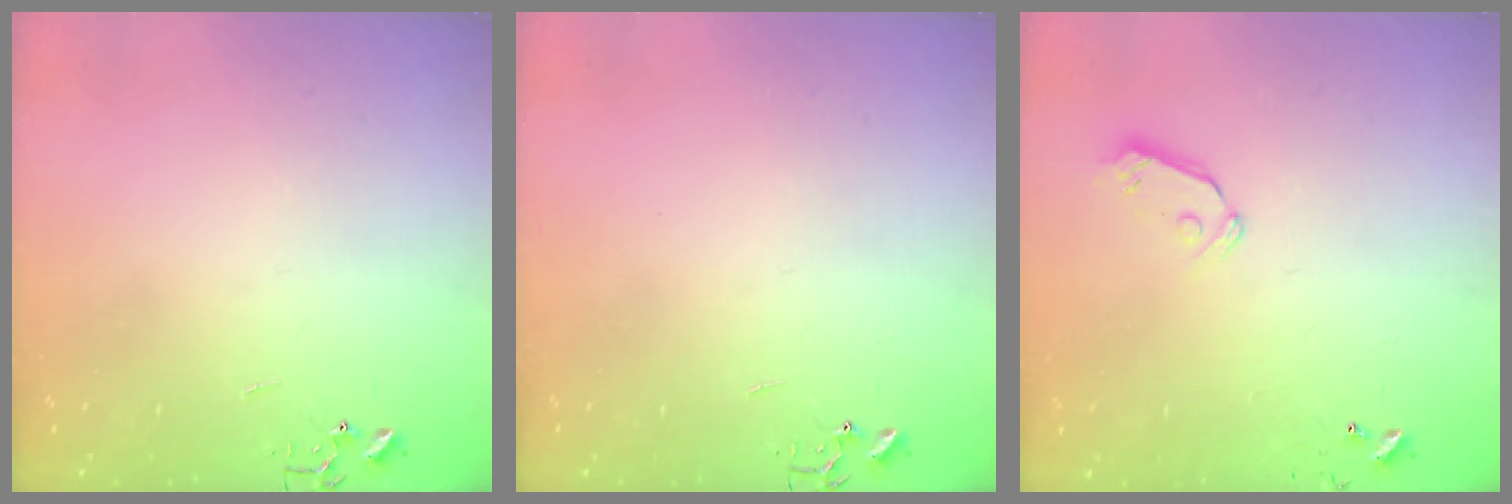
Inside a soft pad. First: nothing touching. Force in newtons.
{"total": 0.0}
{"total": 5.8, "press": 5.7, "slide": 0.9}